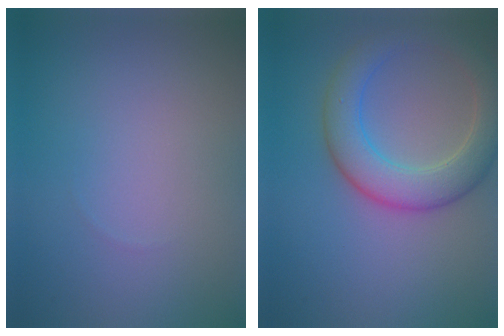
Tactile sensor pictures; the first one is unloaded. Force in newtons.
{"total": 5.8, "press": 5.7, "slide": 0.3}